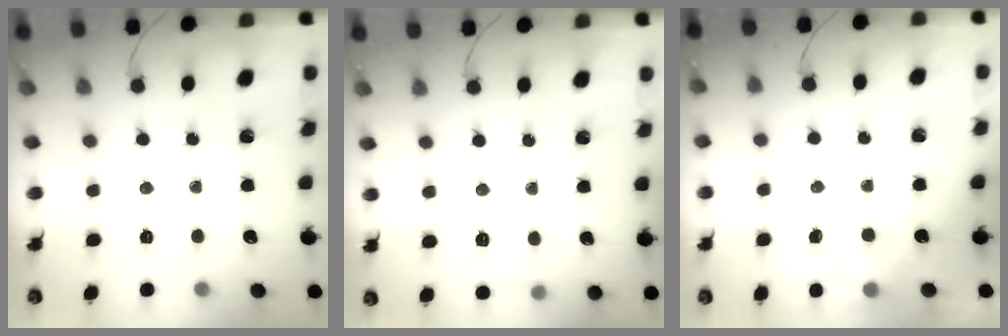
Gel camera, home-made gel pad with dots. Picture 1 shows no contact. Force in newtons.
{"total": 5.6, "press": 5.4, "slide": 1.5}
{"total": 2.4, "press": 2.0, "slide": 1.4}